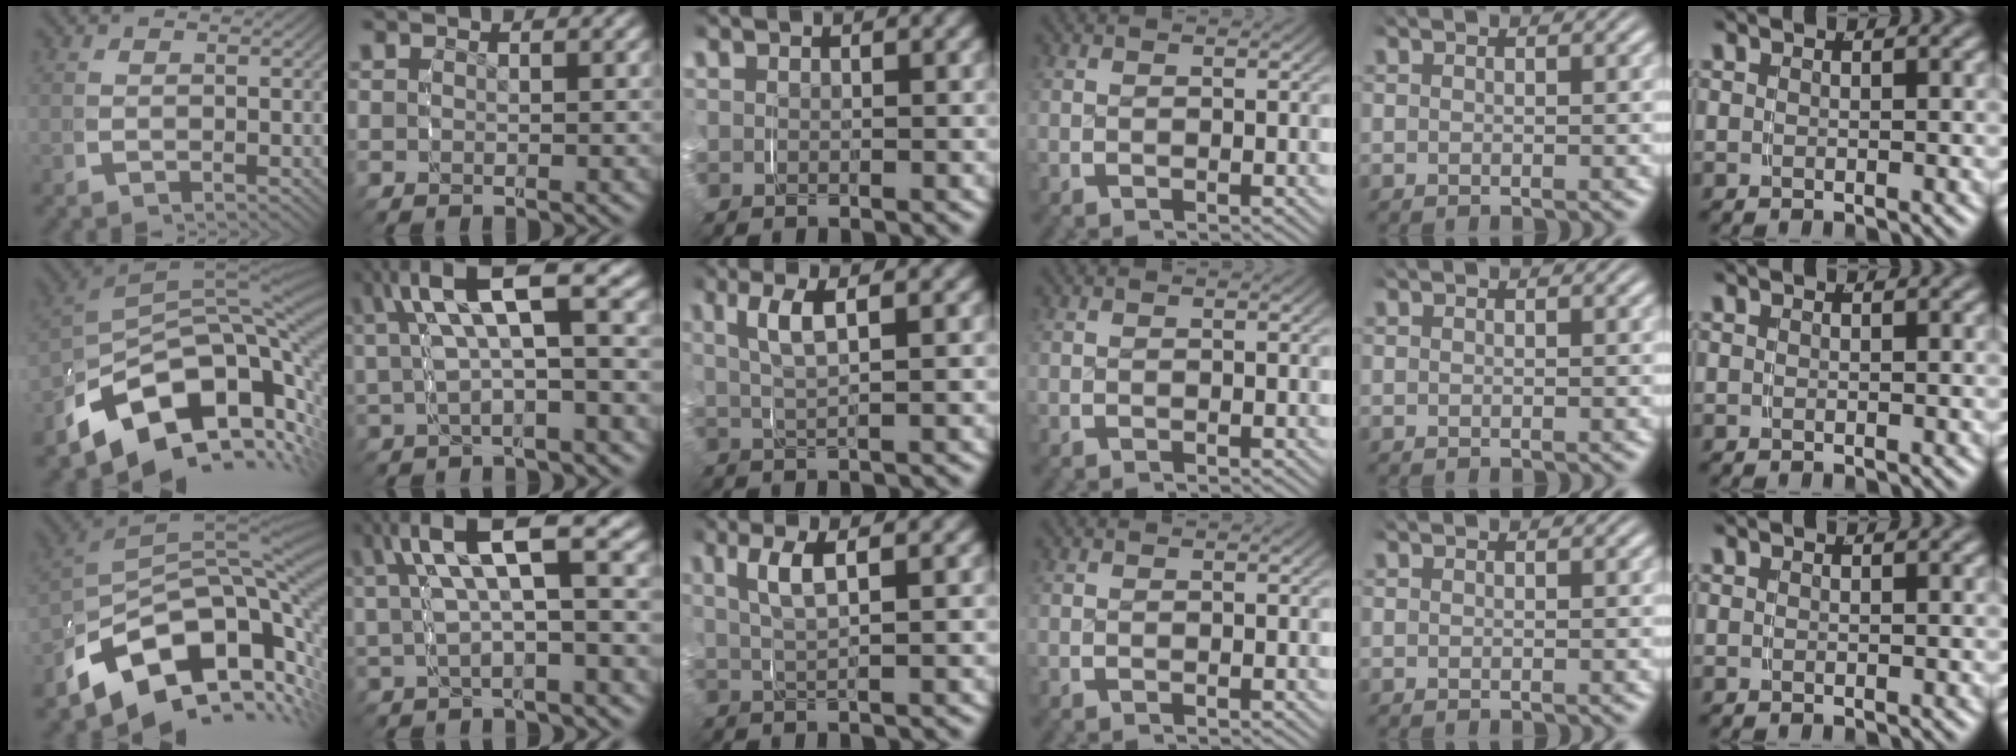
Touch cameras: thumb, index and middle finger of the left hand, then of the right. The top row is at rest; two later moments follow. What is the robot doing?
{"motion": "grasp_and_lifting", "object": "map"}